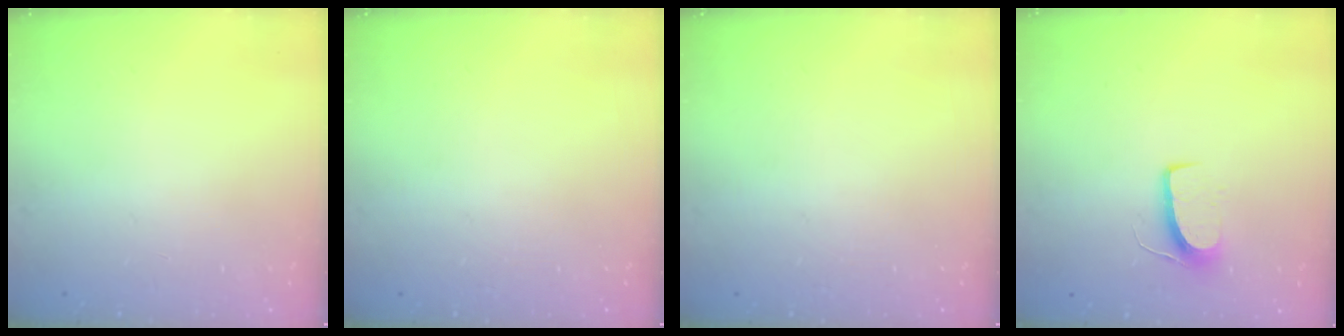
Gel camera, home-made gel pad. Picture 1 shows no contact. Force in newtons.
{"total": 0.0}
{"total": 0.0}
{"total": 6.7, "press": 6.7, "slide": 0.5}